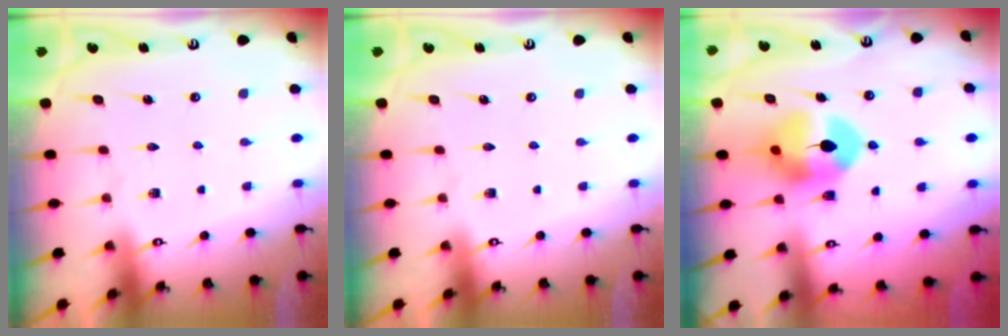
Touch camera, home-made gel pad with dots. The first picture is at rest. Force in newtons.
{"total": 0.0}
{"total": 9.0, "press": 9.0, "slide": 0.6}